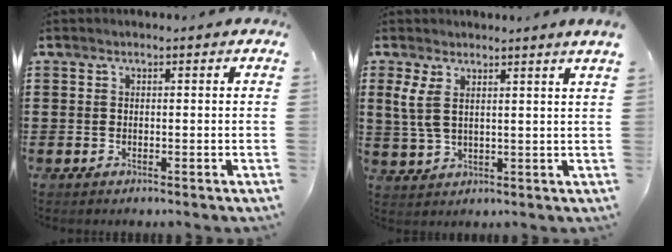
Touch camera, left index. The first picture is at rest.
{"total": 4.3, "force": [2.9, 0.7, 3.1], "torque": [-0.080, -0.006, 0.049]}